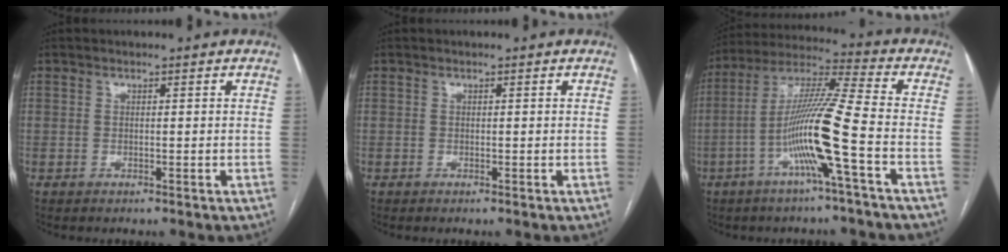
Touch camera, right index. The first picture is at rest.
{"total": 0.0}
{"total": 13.6, "force": [-4.4, -1.2, 12.8], "torque": [-0.247, 0.005, -0.091]}